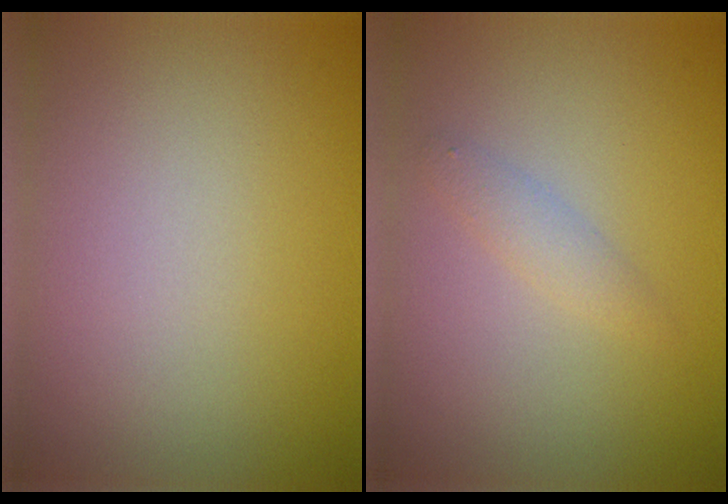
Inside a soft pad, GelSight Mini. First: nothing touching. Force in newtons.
{"total": 1.4, "press": 1.4, "slide": 0.0}